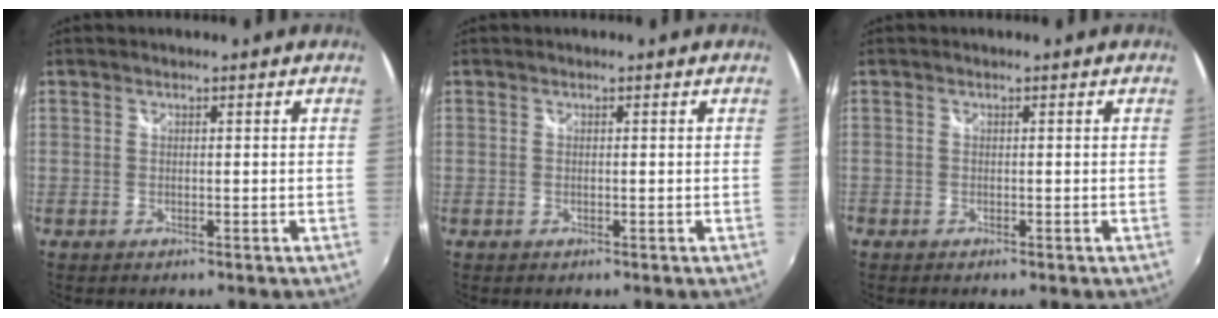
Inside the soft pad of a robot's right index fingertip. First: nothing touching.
{"total": 0.0}
{"total": 0.9, "force": [-0.6, 0.6, 0.0], "torque": [-0.004, 0.000, -0.014]}